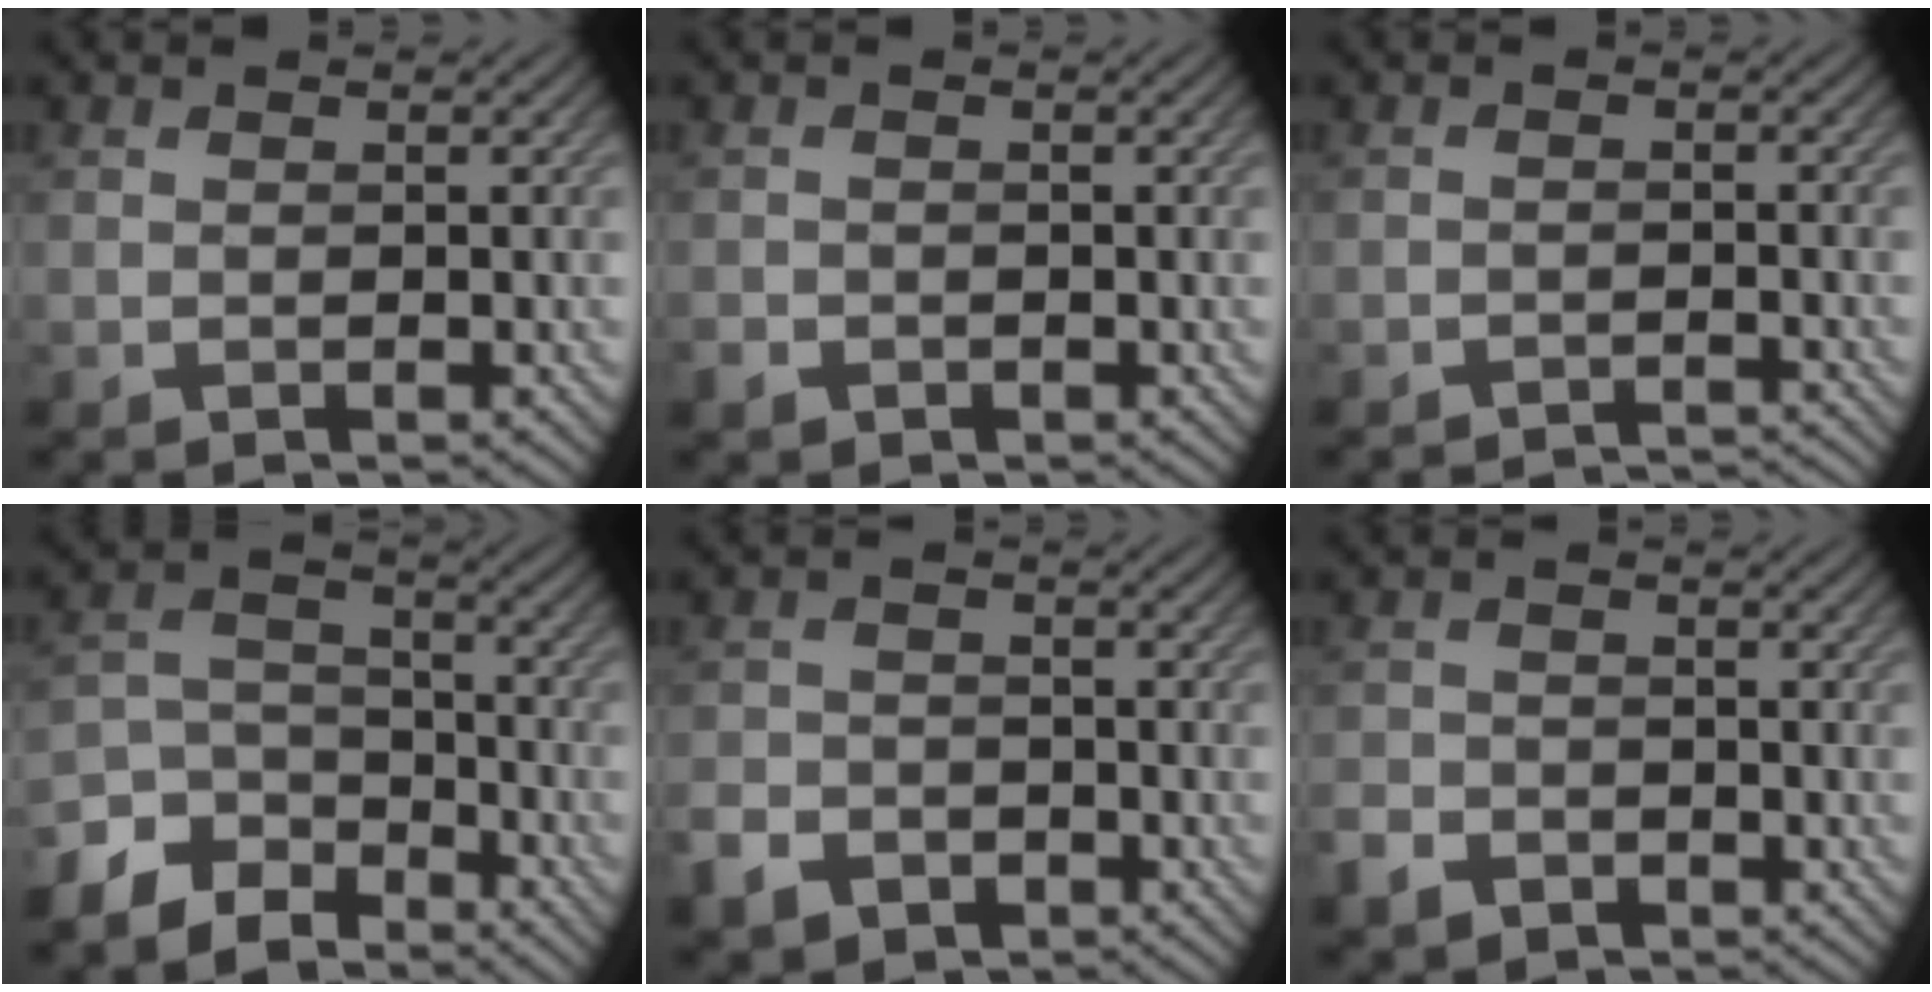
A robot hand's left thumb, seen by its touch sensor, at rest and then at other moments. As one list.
[{"total": 1.7, "force": [-1.0, 1.2, 0.5], "torque": [-0.013, -0.006, -0.023]}, {"total": 2.9, "force": [-2.9, 0.1, 0.5], "torque": [-0.010, 0.003, -0.046]}, {"total": 8.6, "force": [-6.6, 4.8, 2.9], "torque": [-0.073, -0.008, -0.136]}, {"total": 4.4, "force": [-2.8, 3.0, 1.5], "torque": [-0.039, -0.006, -0.057]}, {"total": 3.3, "force": [-2.2, 2.3, 1.0], "torque": [-0.029, -0.006, -0.048]}]